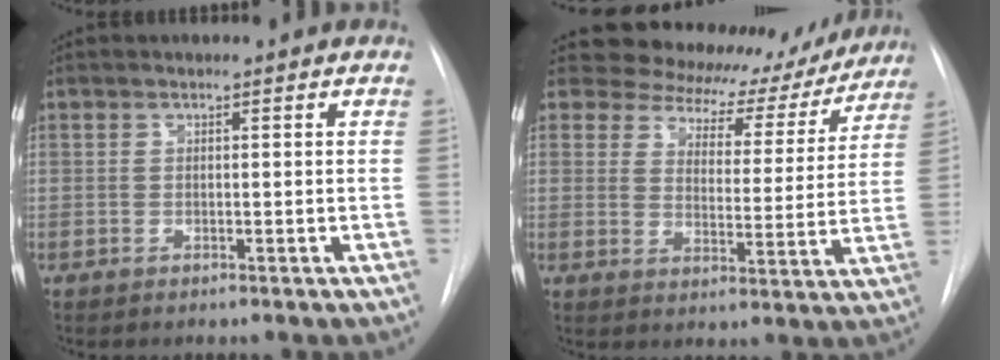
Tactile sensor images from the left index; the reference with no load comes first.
{"total": 14.7, "force": [13.0, 6.2, 2.7], "torque": [-0.018, -0.018, 0.145]}